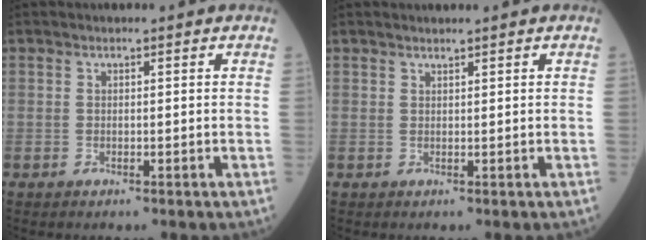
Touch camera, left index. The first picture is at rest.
{"total": 1.5, "force": [1.4, 0.1, 0.4], "torque": [-0.006, 0.015, 0.029]}